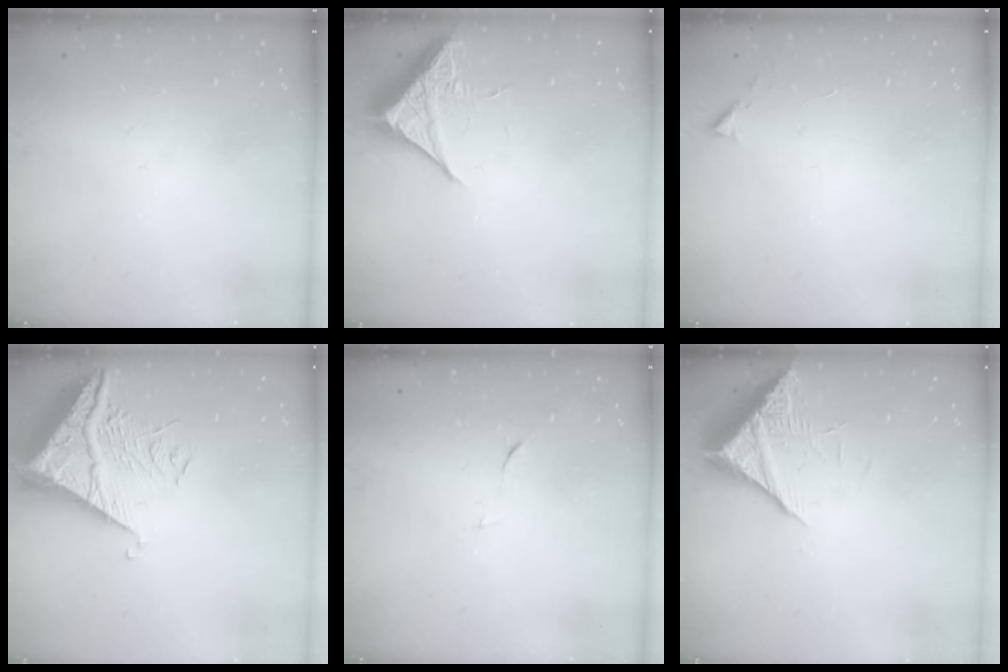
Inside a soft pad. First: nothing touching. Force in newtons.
{"total": 6.4, "press": 6.4, "slide": 0.4}
{"total": 3.1, "press": 3.1, "slide": 0.4}
{"total": 8.8, "press": 8.7, "slide": 0.8}
{"total": 4.5, "press": 4.3, "slide": 1.0}
{"total": 8.5, "press": 8.4, "slide": 0.8}